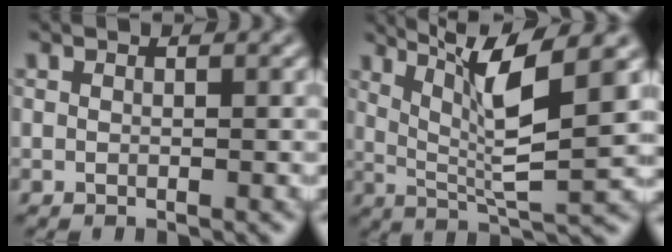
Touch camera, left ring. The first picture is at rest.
{"total": 8.2, "force": [3.1, 1.7, 7.4], "torque": [-0.136, 0.002, 0.071]}